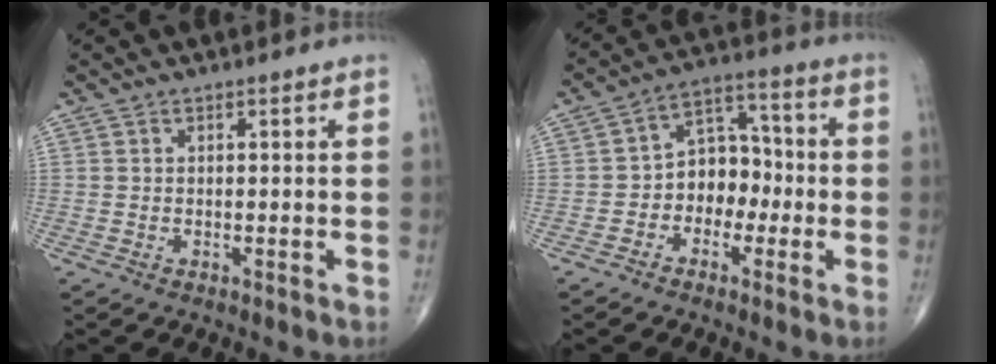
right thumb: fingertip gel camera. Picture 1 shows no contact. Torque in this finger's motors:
{"motor_torque": [-0.29, 0.16, 0.34, 0.25, 0.04]}